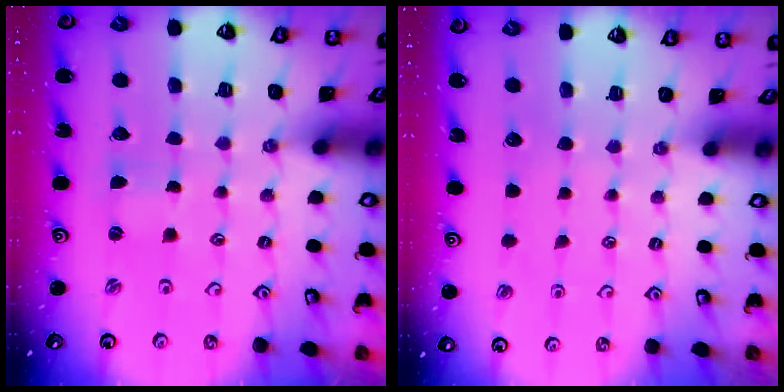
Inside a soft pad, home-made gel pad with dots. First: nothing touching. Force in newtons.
{"total": 0.0}